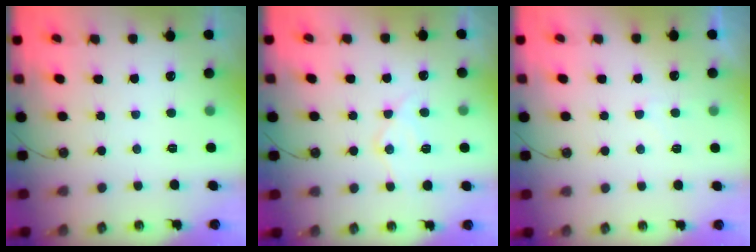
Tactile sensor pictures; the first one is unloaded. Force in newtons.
{"total": 11.8, "press": 11.7, "slide": 1.2}
{"total": 5.2, "press": 5.1, "slide": 0.7}